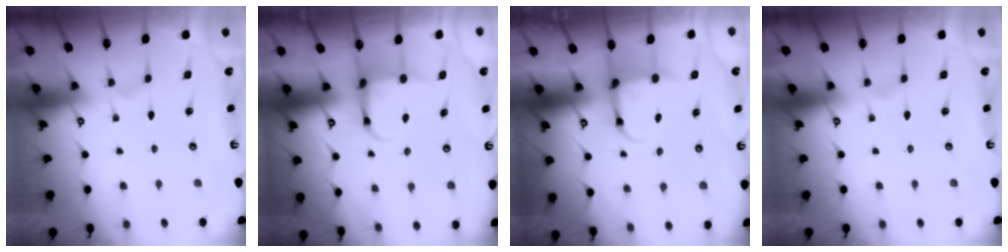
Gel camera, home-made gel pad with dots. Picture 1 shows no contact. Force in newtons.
{"total": 4.7, "press": 4.7, "slide": 0.6}
{"total": 3.8, "press": 3.7, "slide": 0.9}
{"total": 0.0}